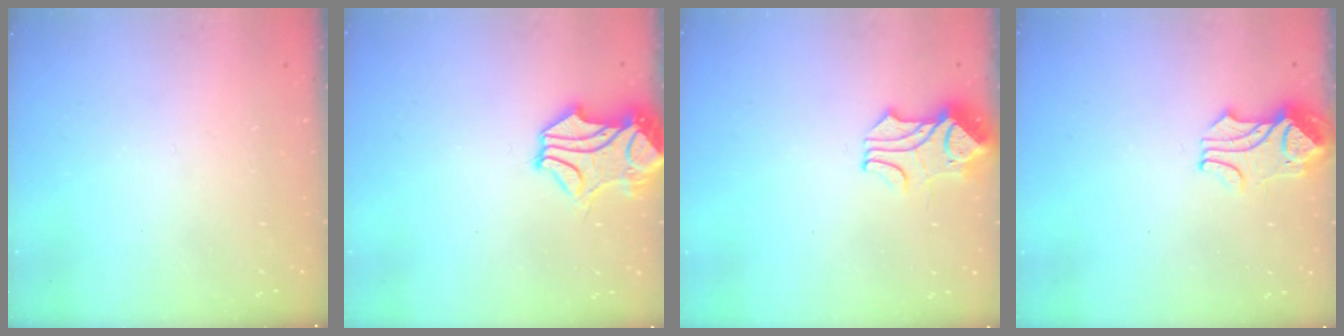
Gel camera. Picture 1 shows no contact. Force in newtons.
{"total": 2.4, "press": 2.1, "slide": 1.2}
{"total": 1.6, "press": 1.2, "slide": 1.0}
{"total": 2.2, "press": 2.1, "slide": 0.8}